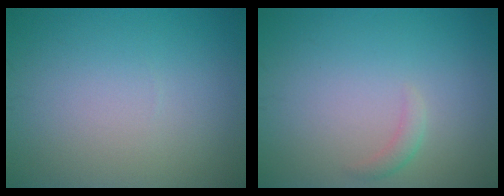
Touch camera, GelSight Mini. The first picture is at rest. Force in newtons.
{"total": 1.1, "press": 1.1, "slide": 0.0}